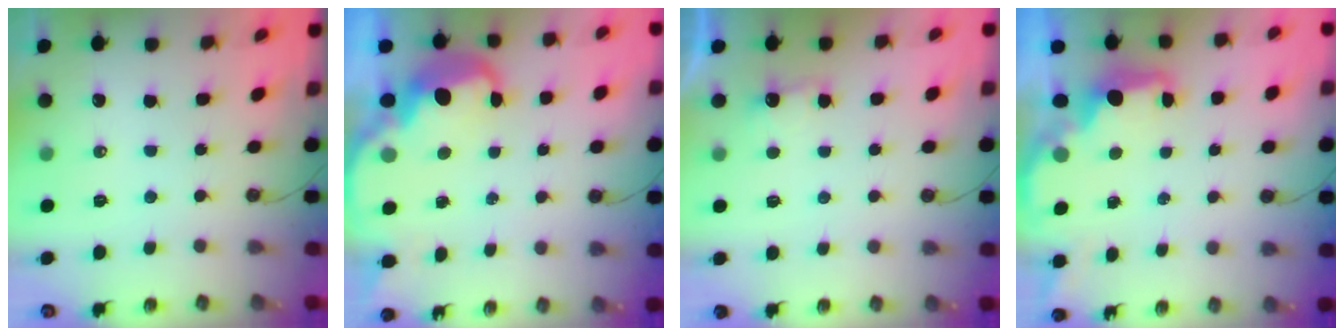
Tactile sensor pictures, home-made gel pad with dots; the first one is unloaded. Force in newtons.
{"total": 4.9, "press": 4.9, "slide": 0.5}
{"total": 2.4, "press": 2.3, "slide": 0.8}
{"total": 2.2, "press": 2.0, "slide": 0.8}